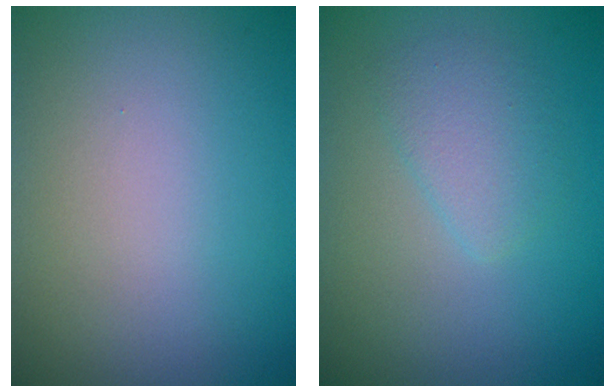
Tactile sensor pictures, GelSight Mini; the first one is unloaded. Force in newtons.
{"total": 2.1, "press": 2.1, "slide": 0.1}